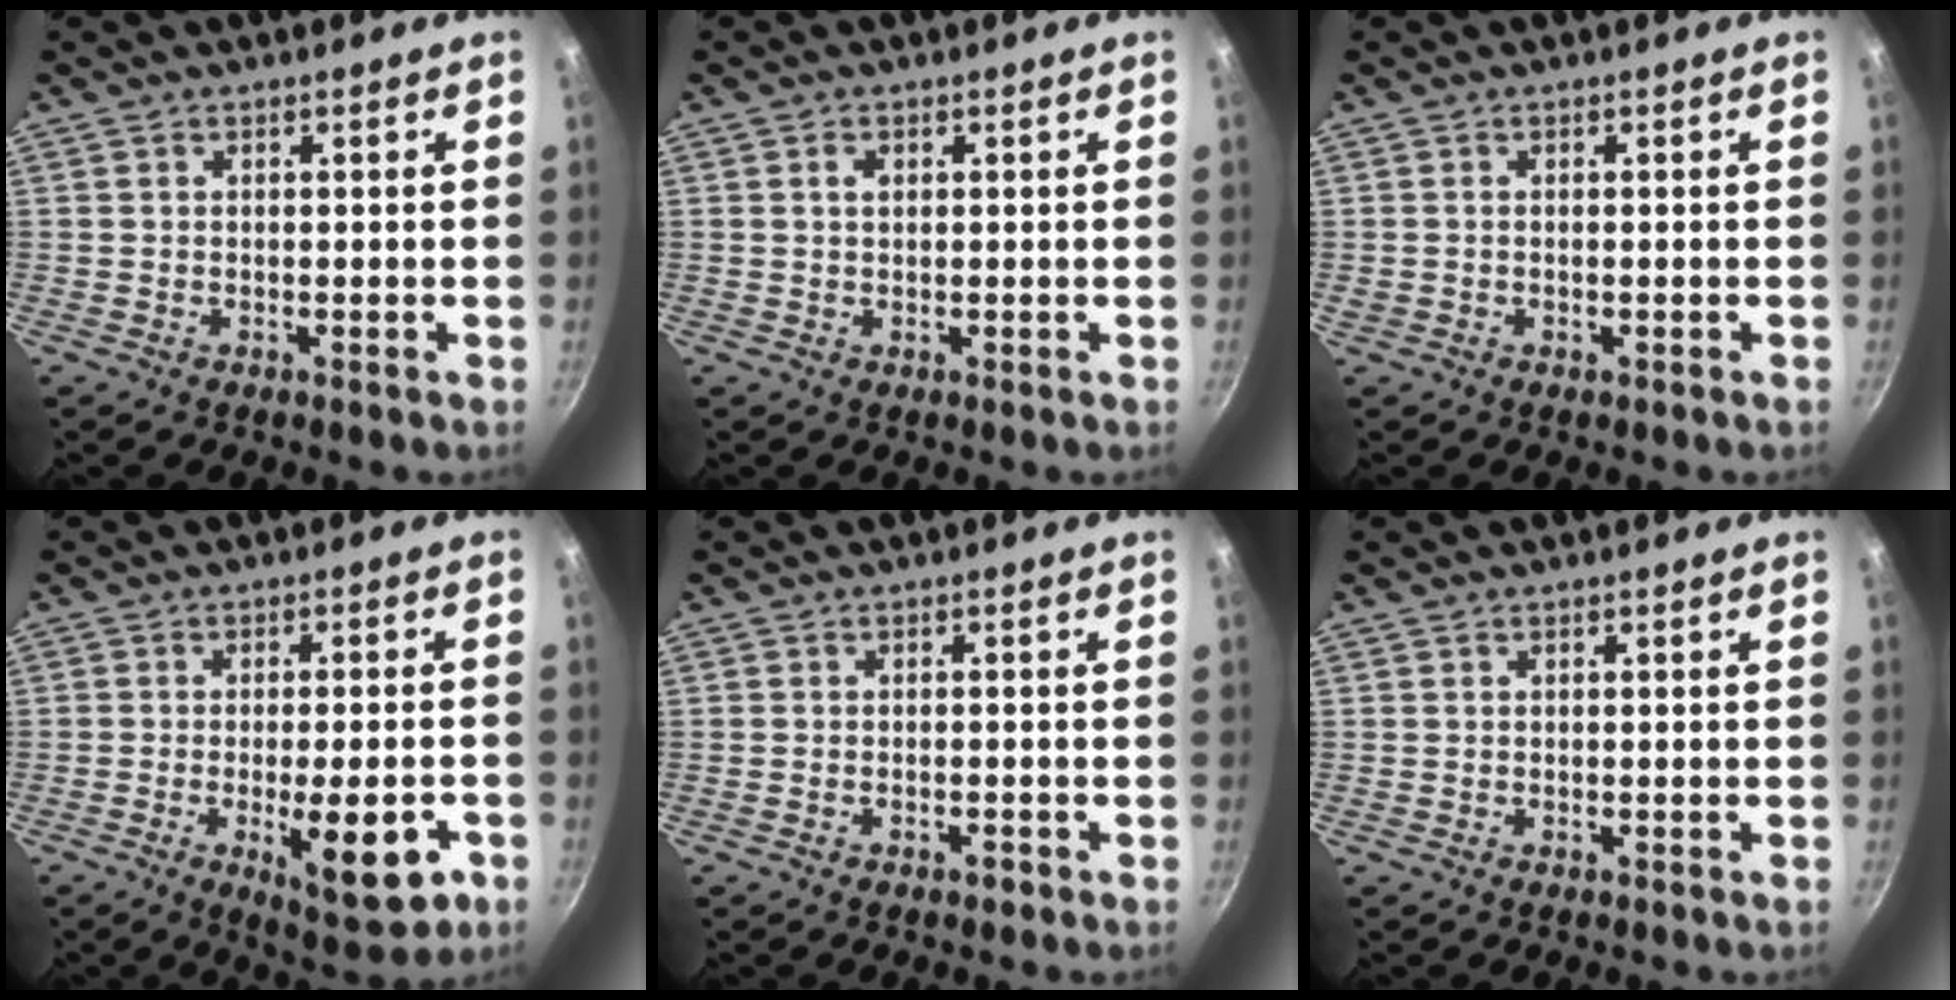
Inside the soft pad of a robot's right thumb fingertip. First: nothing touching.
{"total": 1.6, "force": [0.5, 1.1, 1.0], "torque": [-0.014, 0.004, 0.008]}
{"total": 0.0}
{"total": 12.3, "force": [-4.3, 4.2, 10.8], "torque": [-0.123, 0.007, -0.049]}
{"total": 1.1, "force": [-0.8, 0.4, 0.6], "torque": [-0.014, 0.006, -0.011]}
{"total": 0.0}